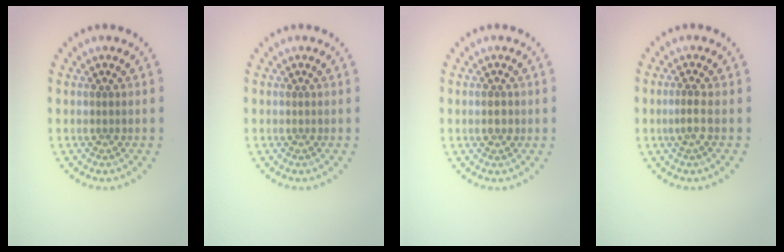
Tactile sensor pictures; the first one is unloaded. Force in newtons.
{"total": 0.0}
{"total": 1.2, "press": 1.2, "slide": 0.2}
{"total": 1.1, "press": 0.8, "slide": 0.8}